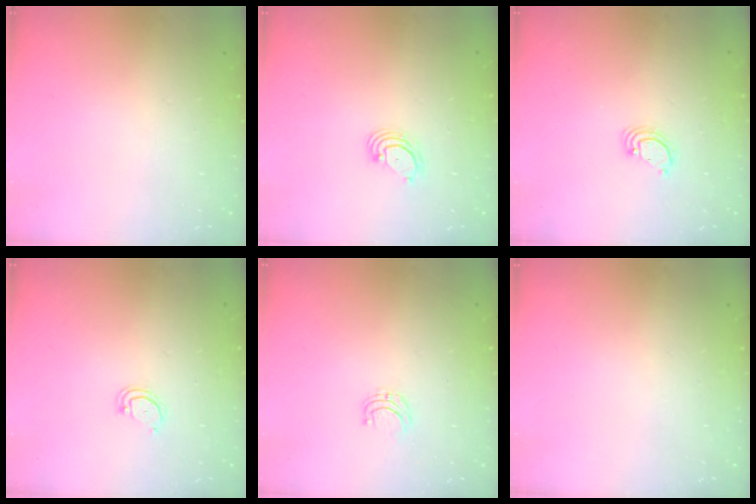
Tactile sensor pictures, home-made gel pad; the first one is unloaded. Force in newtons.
{"total": 3.2, "press": 3.2, "slide": 0.4}
{"total": 2.6, "press": 2.6, "slide": 0.2}
{"total": 2.3, "press": 2.3, "slide": 0.2}
{"total": 4.0, "press": 4.0, "slide": 0.3}
{"total": 0.0}